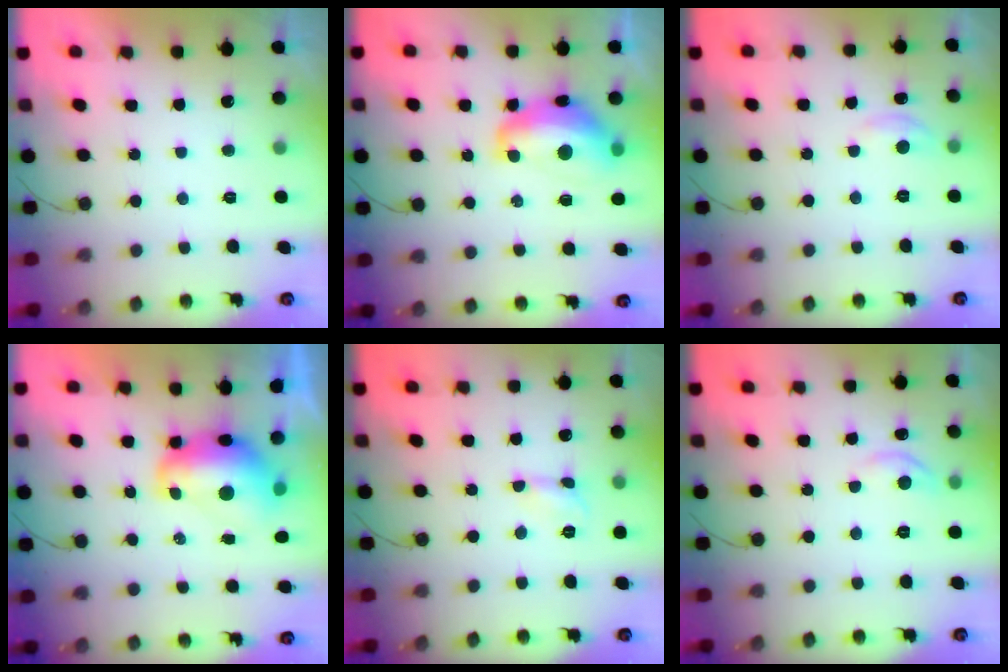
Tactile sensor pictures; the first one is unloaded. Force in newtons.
{"total": 13.7, "press": 13.6, "slide": 1.2}
{"total": 3.3, "press": 3.3, "slide": 0.5}
{"total": 10.5, "press": 10.5, "slide": 1.1}
{"total": 2.7, "press": 2.7, "slide": 0.2}
{"total": 5.1, "press": 5.0, "slide": 0.6}